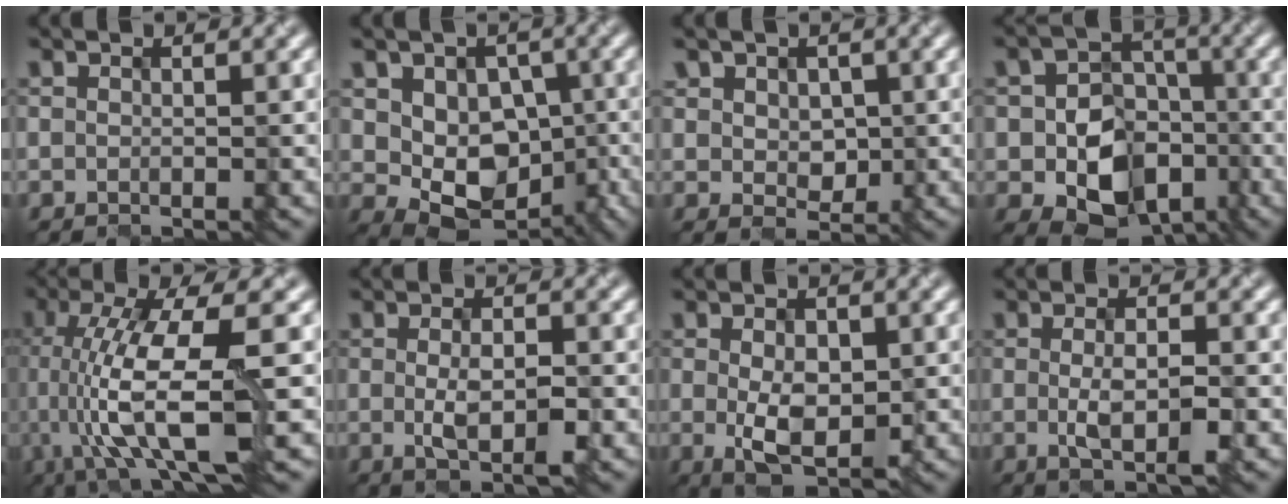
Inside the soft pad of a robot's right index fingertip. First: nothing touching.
{"total": 8.1, "force": [-0.5, 6.3, 5.1], "torque": [-0.075, -0.012, 0.003]}
{"total": 2.1, "force": [0.3, 1.9, 0.7], "torque": [-0.027, -0.005, 0.012]}
{"total": 8.6, "force": [-3.0, 6.3, 5.0], "torque": [-0.092, -0.017, -0.042]}
{"total": 10.0, "force": [-2.3, 3.0, 9.3], "torque": [-0.189, -0.006, -0.037]}
{"total": 3.5, "force": [-1.0, 1.1, 3.2], "torque": [-0.067, -0.005, -0.012]}
{"total": 4.6, "force": [-0.8, 2.5, 3.8], "torque": [-0.073, -0.006, -0.002]}
{"total": 3.4, "force": [-1.0, 0.8, 3.1], "torque": [-0.065, -0.006, -0.013]}